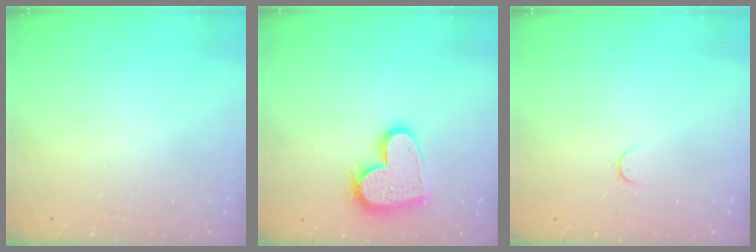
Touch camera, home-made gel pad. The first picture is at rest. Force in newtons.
{"total": 16.9, "press": 16.8, "slide": 1.3}
{"total": 3.0, "press": 3.0, "slide": 0.3}